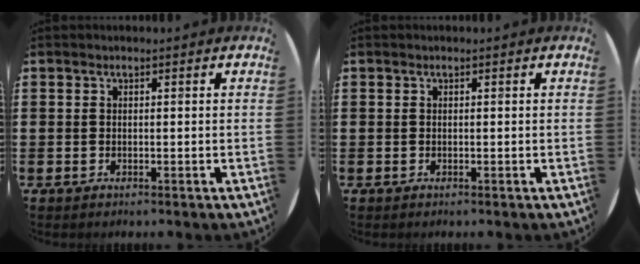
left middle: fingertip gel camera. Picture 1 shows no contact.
{"total": 0.0}